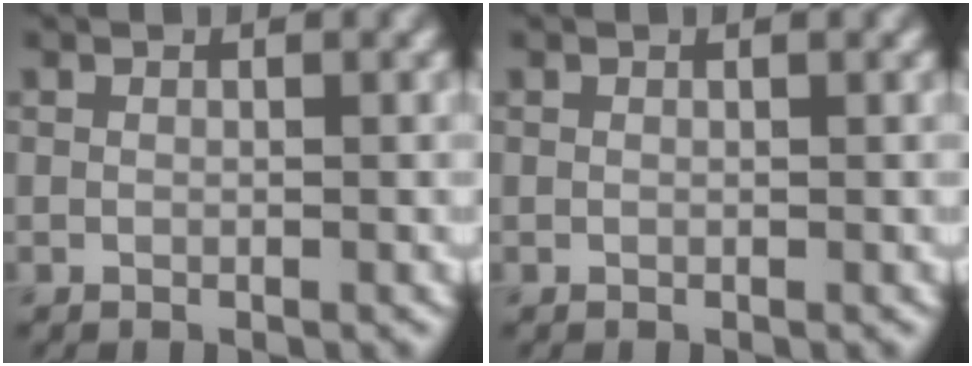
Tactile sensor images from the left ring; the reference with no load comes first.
{"total": 0.0}